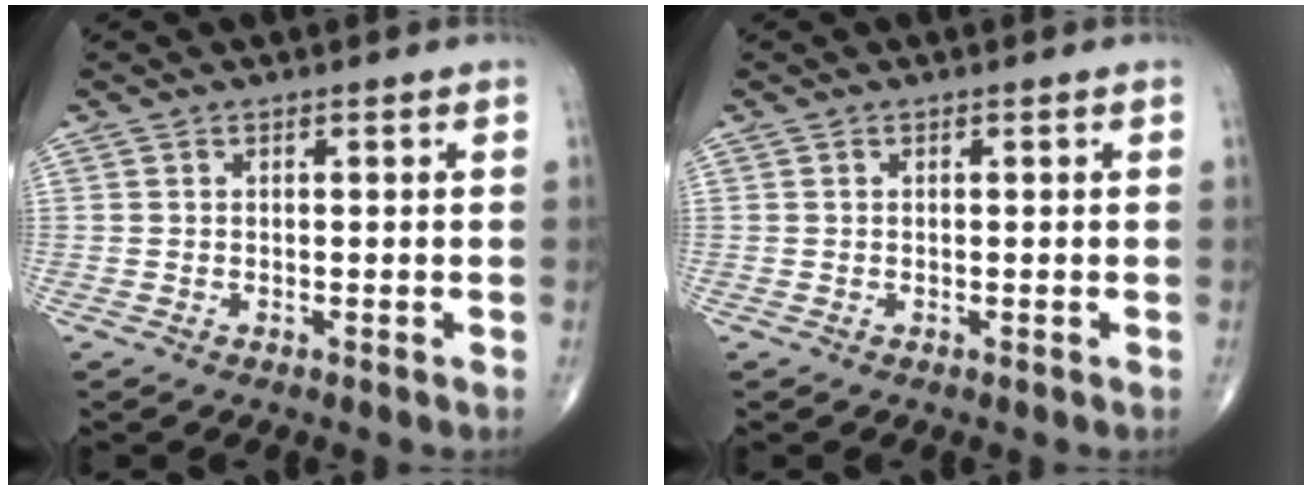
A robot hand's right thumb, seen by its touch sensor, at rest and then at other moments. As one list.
[{"total": 0.0}]